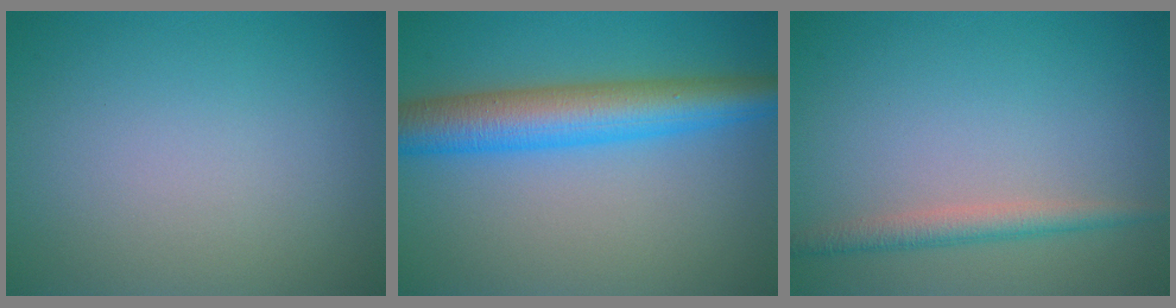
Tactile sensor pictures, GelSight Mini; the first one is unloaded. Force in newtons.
{"total": 7.1, "press": 7.1, "slide": 0.1}
{"total": 2.2, "press": 2.2, "slide": 0.0}